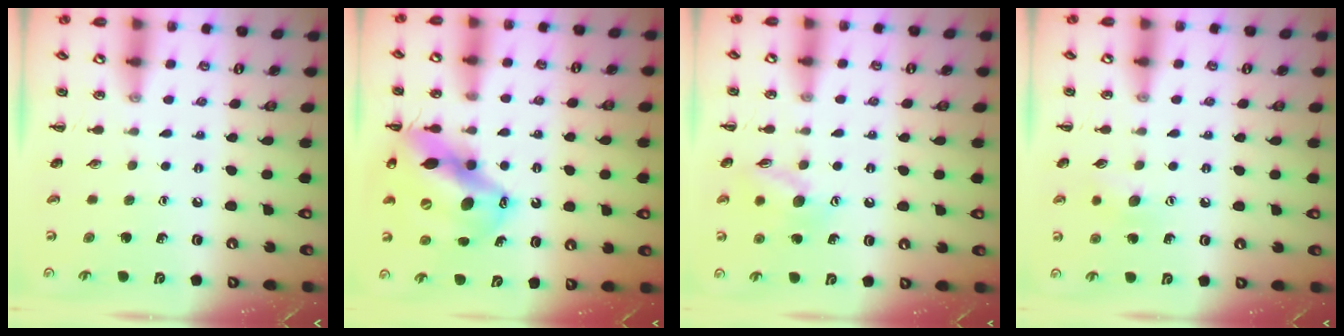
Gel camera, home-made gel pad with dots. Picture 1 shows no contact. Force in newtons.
{"total": 18.4, "press": 17.6, "slide": 5.3}
{"total": 10.5, "press": 10.5, "slide": 0.9}
{"total": 7.7, "press": 7.5, "slide": 1.8}